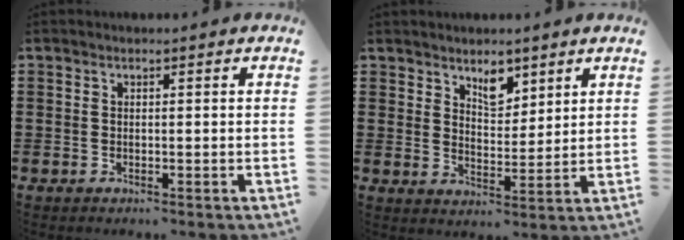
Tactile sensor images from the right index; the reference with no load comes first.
{"total": 4.7, "force": [3.5, 2.4, 2.0], "torque": [-0.035, -0.003, 0.061]}